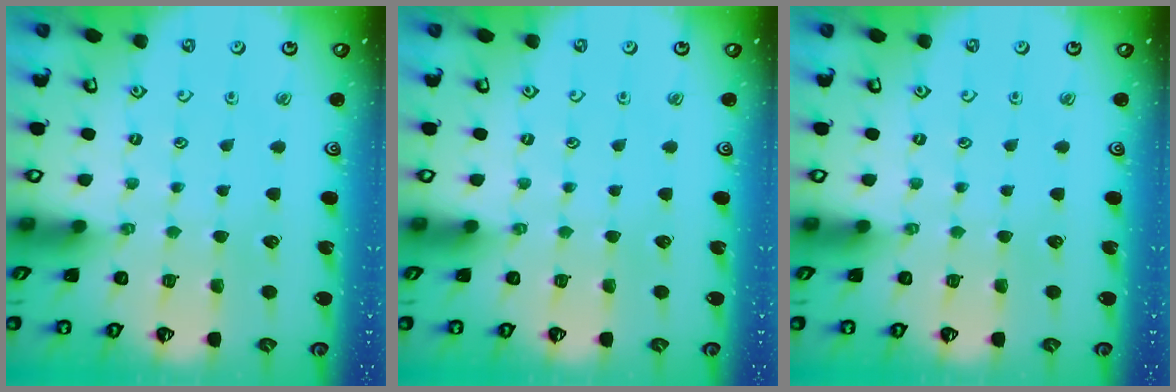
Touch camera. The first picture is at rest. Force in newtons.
{"total": 0.0}
{"total": 0.0}